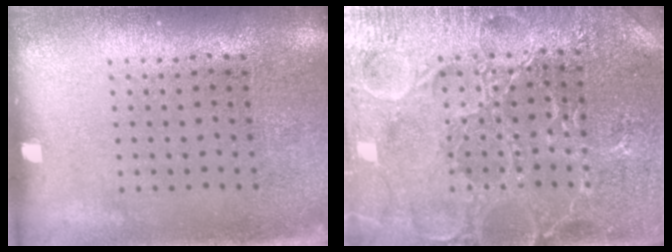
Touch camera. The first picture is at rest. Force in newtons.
{"total": 4.7, "press": 4.6, "slide": 1.2}